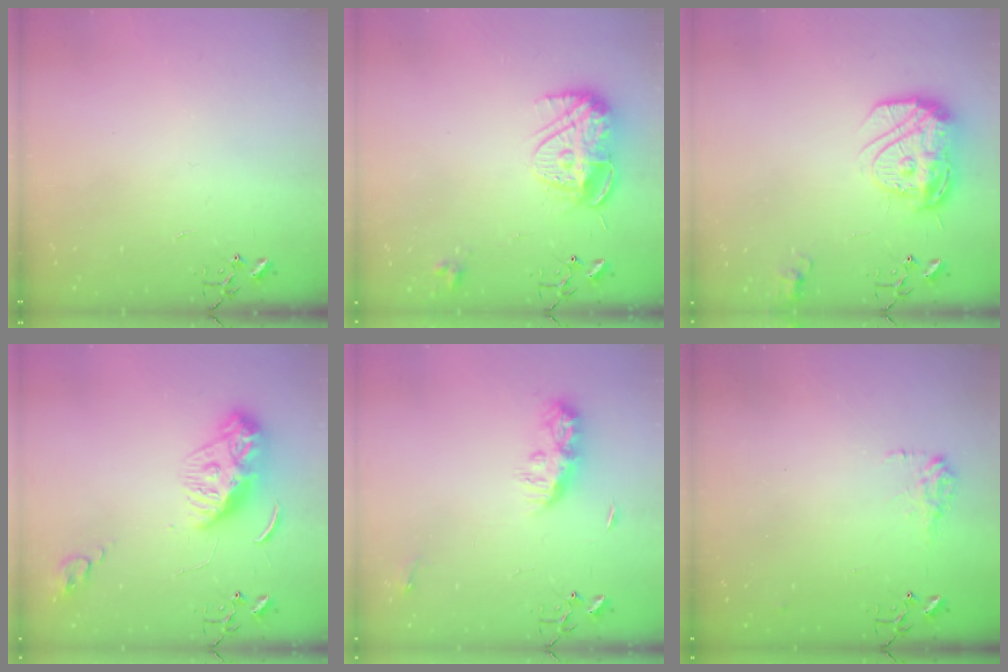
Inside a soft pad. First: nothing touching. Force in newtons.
{"total": 12.6, "press": 12.6, "slide": 1.1}
{"total": 15.0, "press": 14.9, "slide": 1.1}
{"total": 11.9, "press": 11.9, "slide": 0.9}
{"total": 8.7, "press": 8.7, "slide": 0.4}
{"total": 9.2, "press": 9.2, "slide": 0.4}